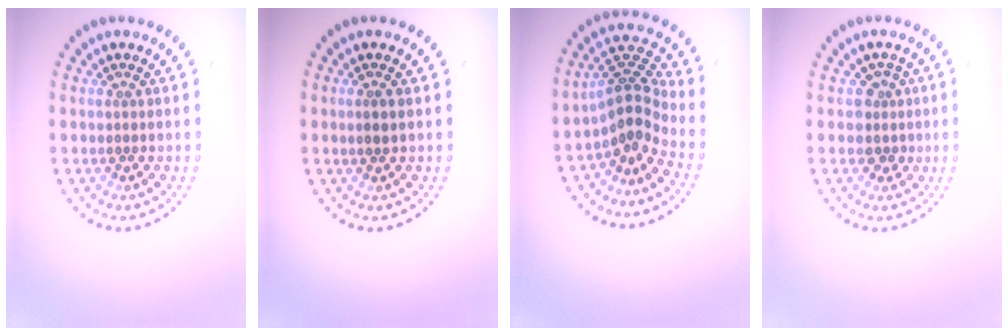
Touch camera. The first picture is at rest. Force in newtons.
{"total": 1.1, "press": 0.9, "slide": 0.7}
{"total": 3.7, "press": 2.8, "slide": 2.5}
{"total": 1.9, "press": 1.6, "slide": 1.0}